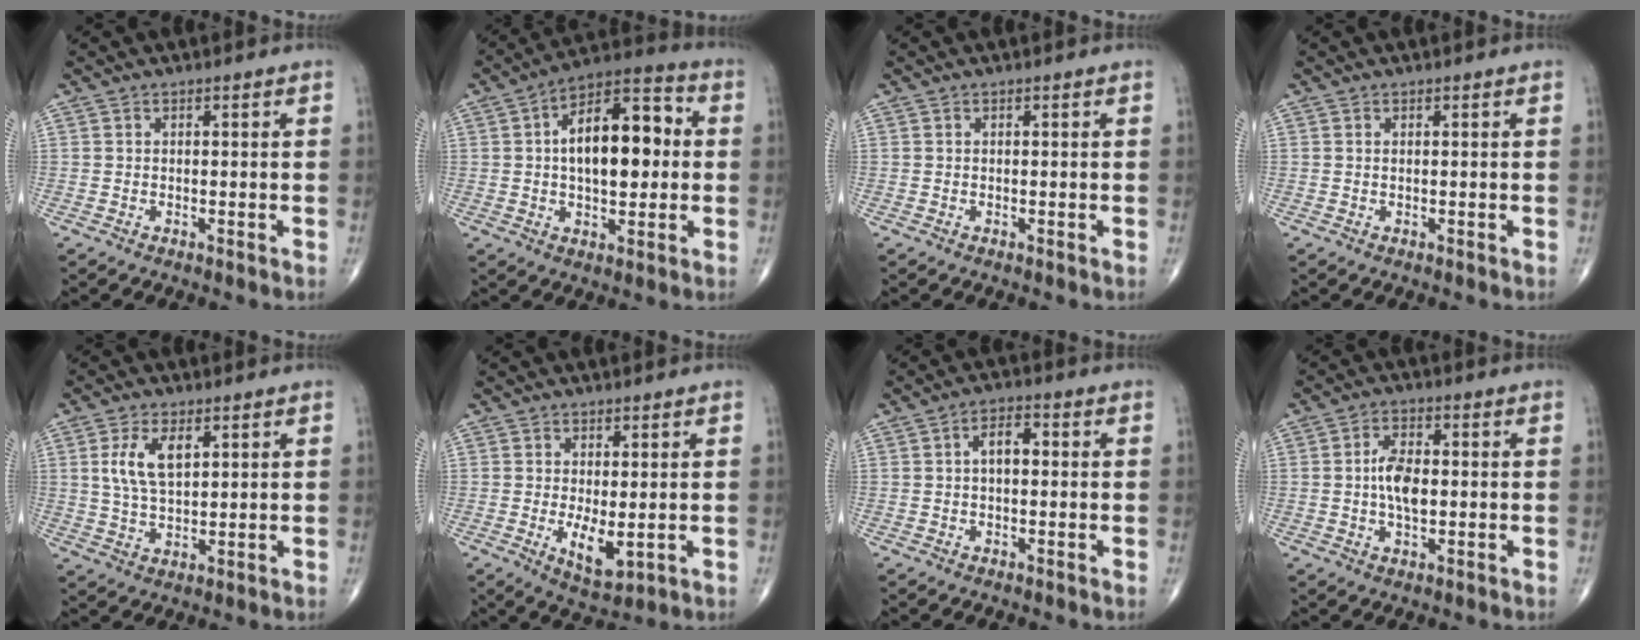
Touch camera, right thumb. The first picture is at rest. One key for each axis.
{"total": 16.4, "fx": 1.5, "fy": 8.3, "fz": 14.1, "tx": -0.196, "ty": 0.026, "tz": 0.015}
{"total": 0.0}
{"total": 0.0}
{"total": 7.6, "fx": 2.4, "fy": 3.8, "fz": 6.1, "tx": -0.118, "ty": -0.007, "tz": 0.052}
{"total": 5.8, "fx": -0.7, "fy": 2.4, "fz": 5.2, "tx": -0.082, "ty": -0.017, "tz": -0.001}
{"total": 6.0, "fx": 0.4, "fy": 3.3, "fz": 5.0, "tx": -0.071, "ty": 0.022, "tz": -0.003}
{"total": 6.4, "fx": -0.2, "fy": 3.3, "fz": 5.5, "tx": -0.096, "ty": 0.005, "tz": -0.009}